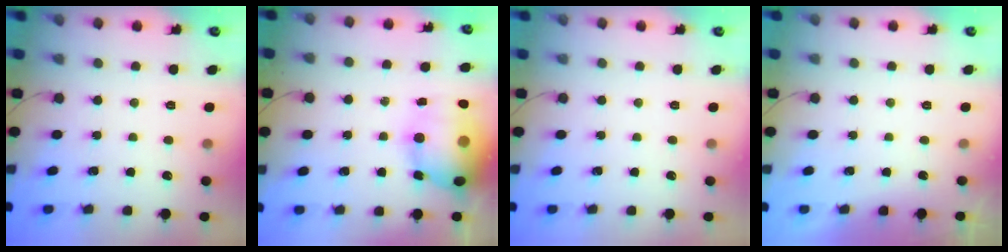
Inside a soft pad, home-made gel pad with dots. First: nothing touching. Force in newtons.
{"total": 18.4, "press": 18.0, "slide": 4.2}
{"total": 0.0}
{"total": 0.0}